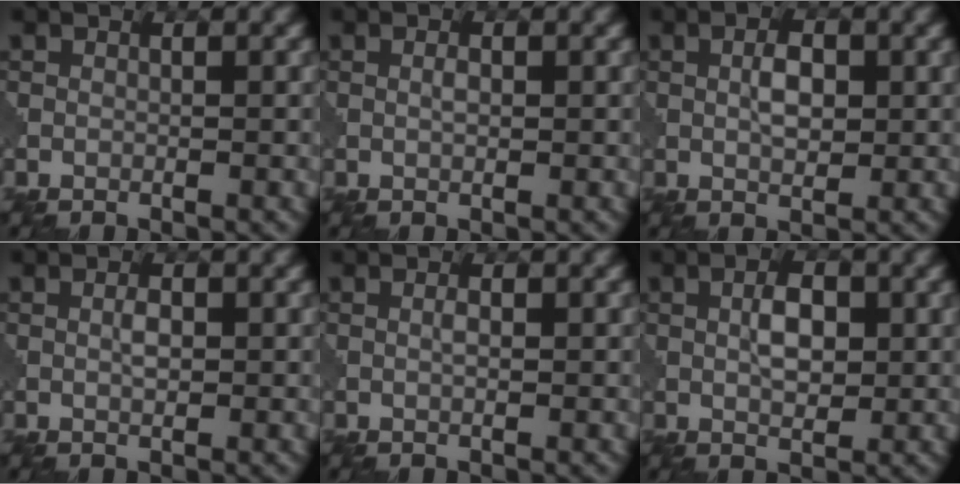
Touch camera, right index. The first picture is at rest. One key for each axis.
{"total": 0.9, "fx": 0.3, "fy": 0.3, "fz": 0.8, "tx": -0.015, "ty": 0.000, "tz": 0.008}
{"total": 2.5, "fx": 0.6, "fy": 1.3, "fz": 2.1, "tx": -0.038, "ty": 0.001, "tz": 0.011}
{"total": 1.2, "fx": 0.3, "fy": 0.5, "fz": 1.1, "tx": -0.019, "ty": 0.001, "tz": 0.008}
{"total": 0.8, "fx": 0.3, "fy": 0.1, "fz": 0.7, "tx": -0.014, "ty": 0.000, "tz": 0.008}
{"total": 3.0, "fx": 0.7, "fy": 1.5, "fz": 2.5, "tx": -0.045, "ty": 0.002, "tz": 0.012}